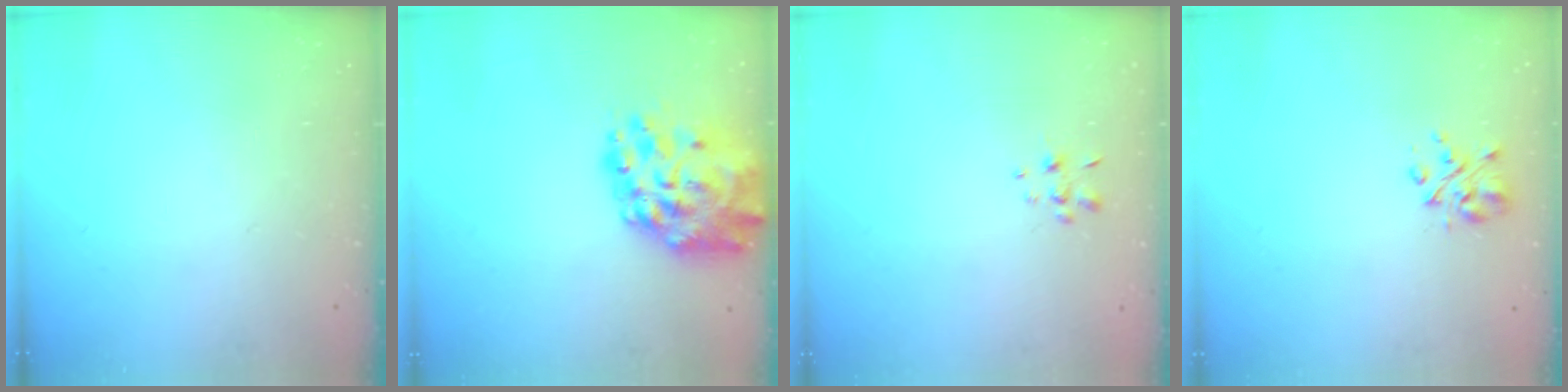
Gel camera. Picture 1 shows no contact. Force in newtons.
{"total": 16.6, "press": 15.4, "slide": 6.0}
{"total": 1.3, "press": 1.2, "slide": 0.5}
{"total": 4.0, "press": 3.9, "slide": 1.1}